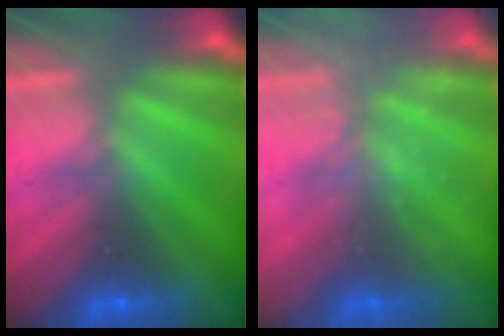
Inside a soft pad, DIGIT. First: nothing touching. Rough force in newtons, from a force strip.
{"total": 1.7}